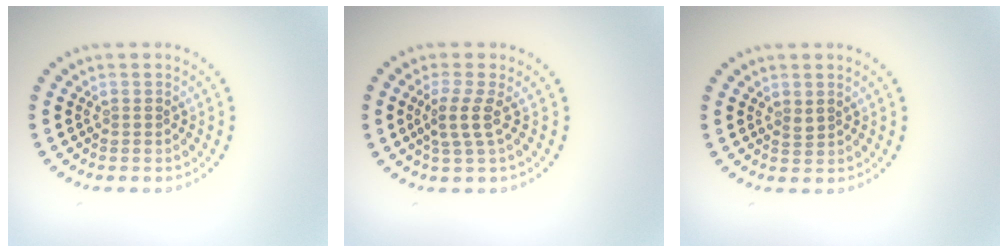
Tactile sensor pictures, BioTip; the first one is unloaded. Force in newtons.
{"total": 2.2, "press": 1.5, "slide": 1.6}
{"total": 0.6, "press": 0.5, "slide": 0.3}